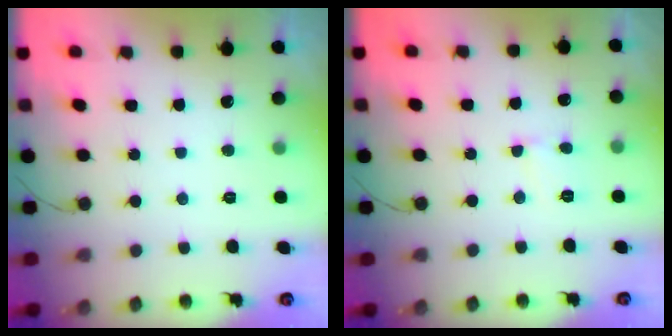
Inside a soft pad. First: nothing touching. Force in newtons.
{"total": 3.0, "press": 3.0, "slide": 0.3}